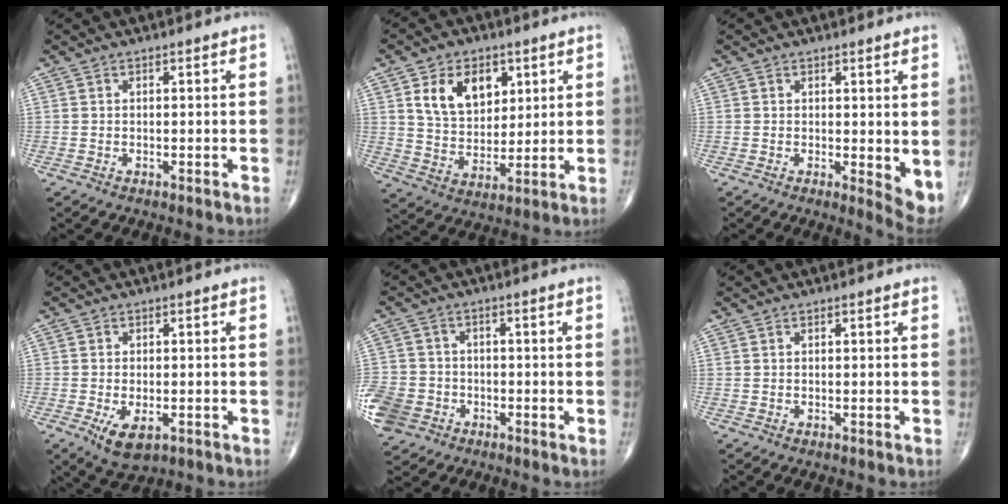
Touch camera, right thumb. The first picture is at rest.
{"total": 11.9, "force": [4.7, 8.0, 7.3], "torque": [-0.090, -0.022, 0.091]}
{"total": 4.5, "force": [0.7, 1.8, 4.1], "torque": [-0.052, -0.015, 0.012]}
{"total": 5.7, "force": [-2.0, 2.9, 4.5], "torque": [-0.076, -0.007, -0.024]}
{"total": 11.1, "force": [-4.3, 9.3, 4.3], "torque": [-0.116, 0.016, -0.075]}
{"total": 0.0}